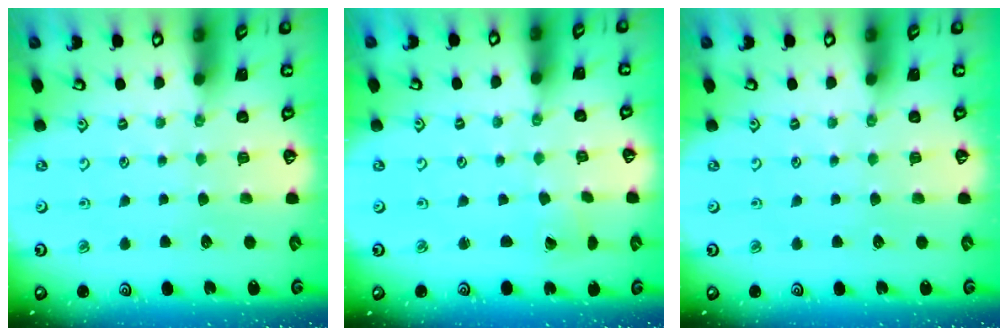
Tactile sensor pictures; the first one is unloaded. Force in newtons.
{"total": 1.4, "press": 1.4, "slide": 0.1}
{"total": 0.0}